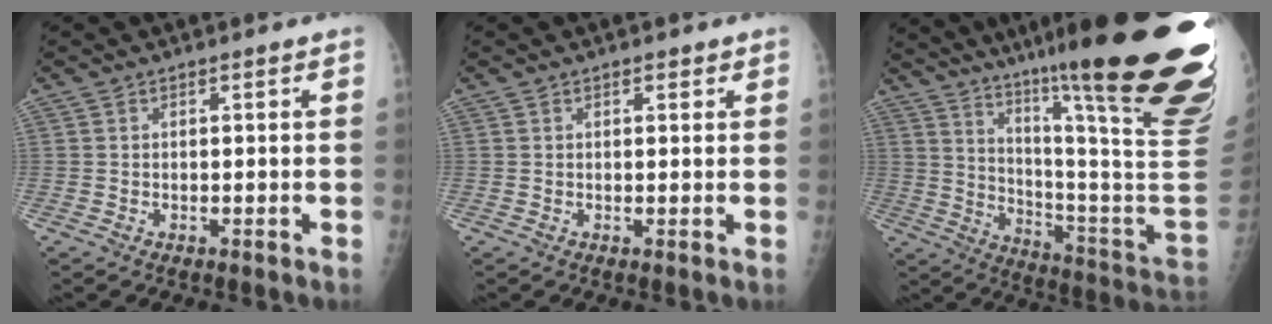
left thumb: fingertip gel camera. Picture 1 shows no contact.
{"total": 1.6, "force": [1.0, 0.8, 0.9], "torque": [-0.007, -0.003, 0.010]}
{"total": 37.9, "force": [23.8, 4.1, 29.1], "torque": [-0.304, -0.108, 0.352]}